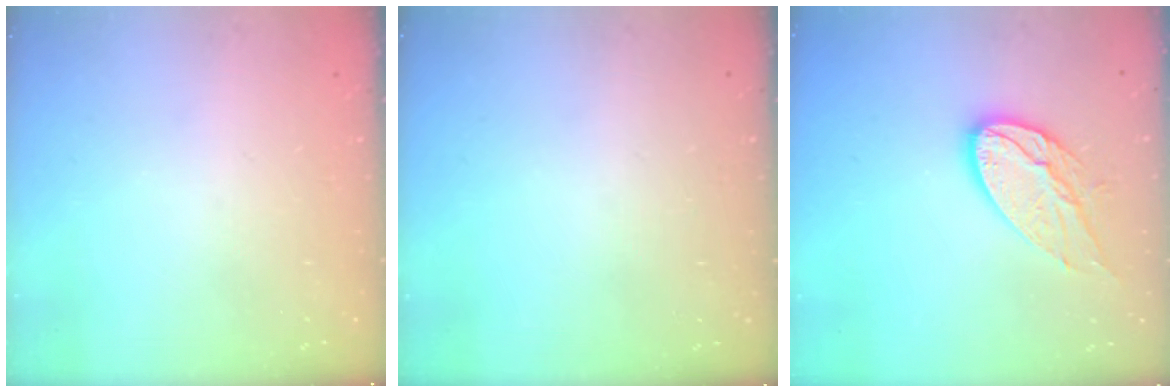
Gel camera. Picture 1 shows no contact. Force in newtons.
{"total": 0.0}
{"total": 13.1, "press": 13.1, "slide": 0.9}